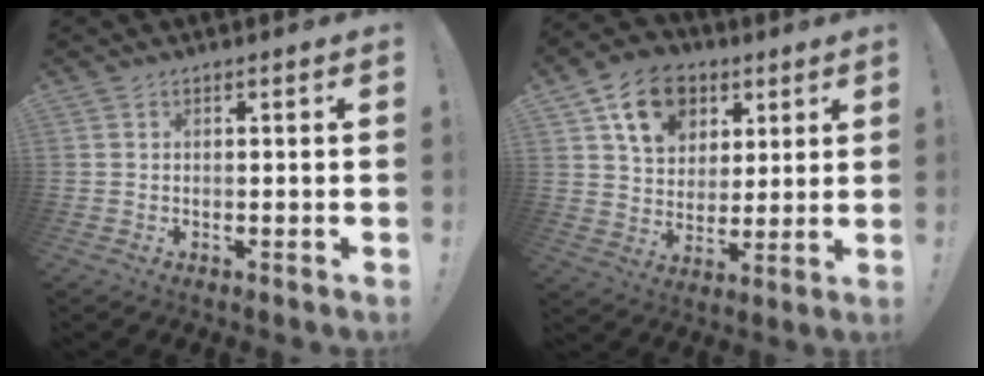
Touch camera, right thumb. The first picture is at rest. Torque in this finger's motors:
{"motor_torque": [-0.16, 0.96, 0.08, 0.08, 0.03]}